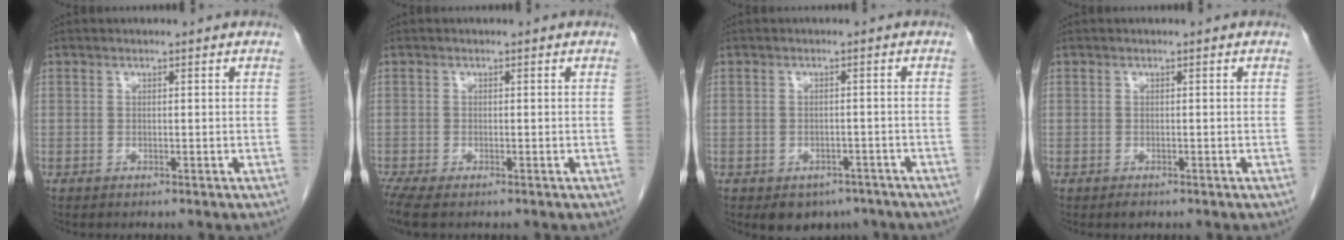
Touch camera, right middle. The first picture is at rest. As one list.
[{"total": 3.4, "force": [-2.5, 0.9, 2.1], "torque": [-0.045, -0.012, -0.045]}, {"total": 4.9, "force": [-3.5, 3.1, 1.4], "torque": [-0.012, 0.003, -0.041]}, {"total": 0.8, "force": [-0.6, 0.3, 0.5], "torque": [-0.009, -0.001, -0.006]}]